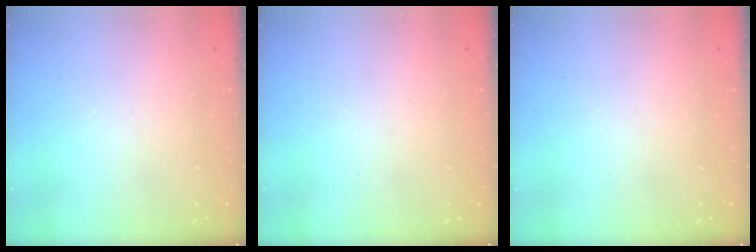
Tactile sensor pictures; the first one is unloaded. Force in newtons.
{"total": 0.0}
{"total": 0.0}